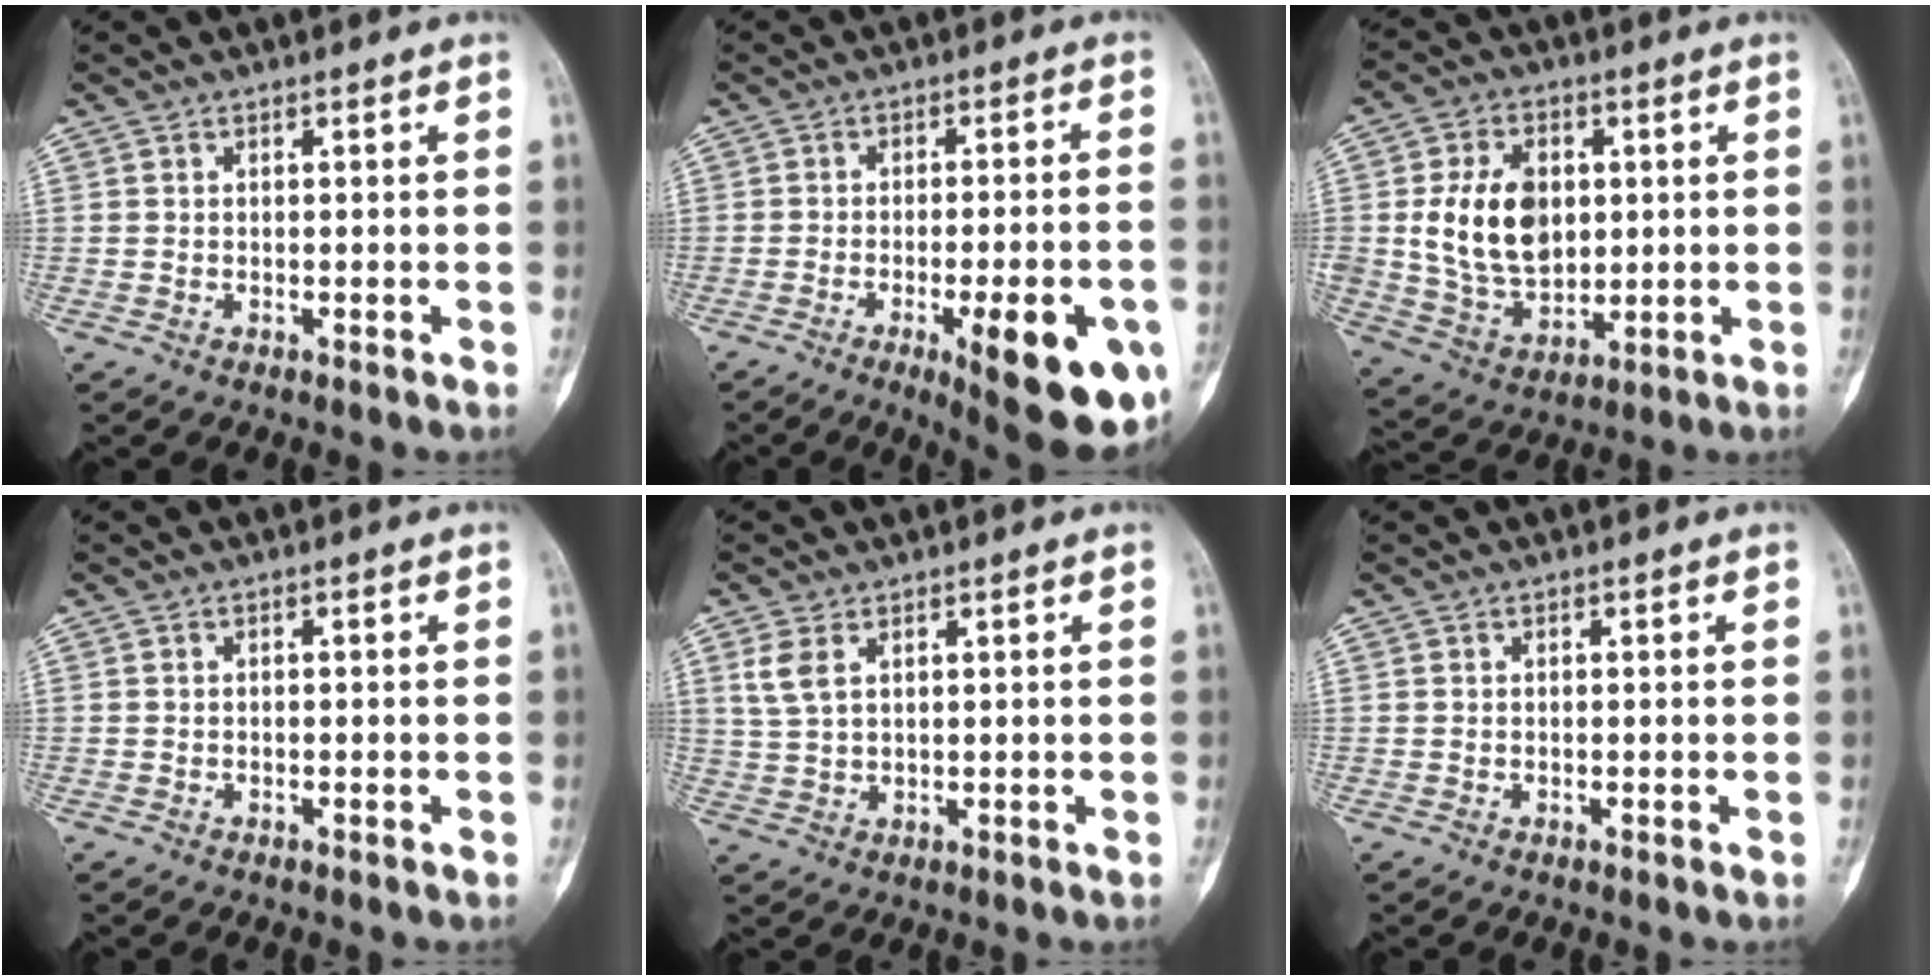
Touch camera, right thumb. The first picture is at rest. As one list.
[{"total": 17.5, "force": [-6.8, 4.8, 15.4], "torque": [-0.153, 0.010, -0.078]}, {"total": 14.8, "force": [1.9, 10.3, 10.4], "torque": [-0.155, -0.008, 0.047]}, {"total": 0.0}, {"total": 4.0, "force": [1.8, 2.0, 2.9], "torque": [-0.070, 0.002, 0.045]}, {"total": 0.0}]